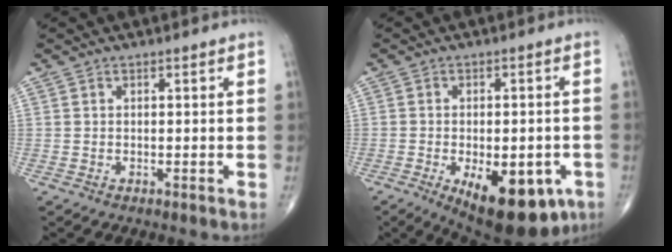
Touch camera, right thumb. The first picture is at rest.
{"total": 16.9, "force": [-7.1, 8.1, 13.0], "torque": [-0.151, 0.002, -0.083]}